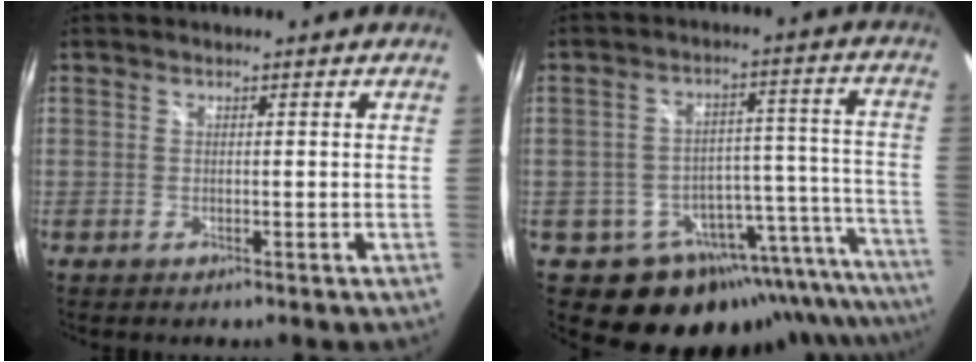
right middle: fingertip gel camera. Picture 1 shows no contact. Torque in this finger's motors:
{"motor_torque": [1.07, -1.06, 0.12, 0.04]}